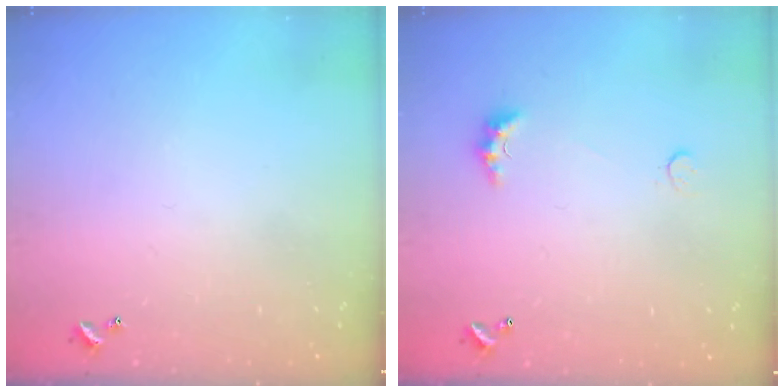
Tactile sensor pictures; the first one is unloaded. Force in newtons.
{"total": 2.6, "press": 2.5, "slide": 0.7}